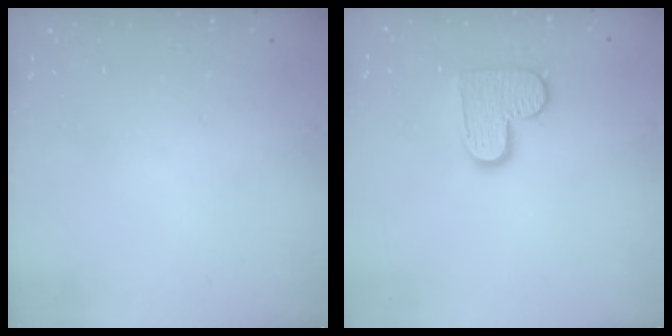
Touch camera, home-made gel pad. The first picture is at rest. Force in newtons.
{"total": 9.8, "press": 9.8, "slide": 0.6}